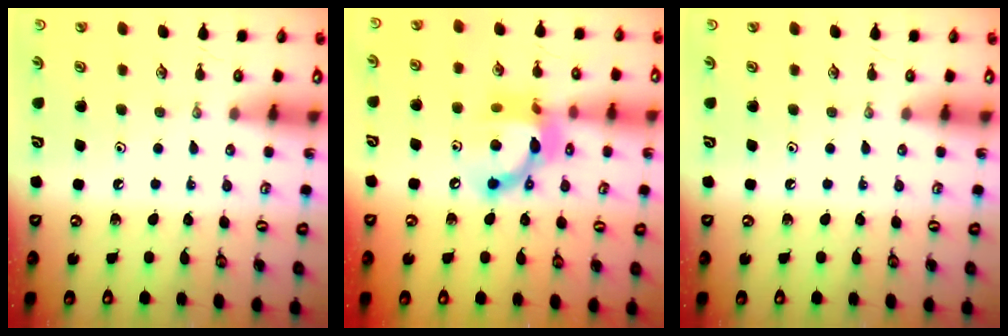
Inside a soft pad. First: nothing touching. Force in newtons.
{"total": 13.7, "press": 13.7, "slide": 0.5}
{"total": 0.0}